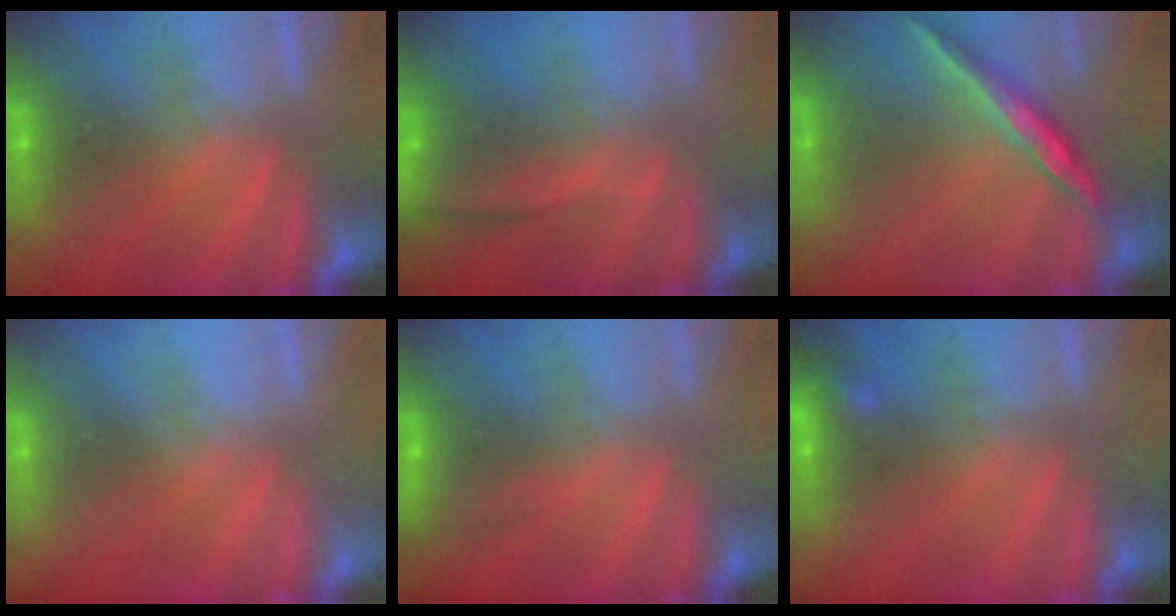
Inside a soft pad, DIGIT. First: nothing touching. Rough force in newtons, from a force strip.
{"total": 8.1}
{"total": 1.7}
{"total": 2.0}
{"total": 3.0}
{"total": 3.0}